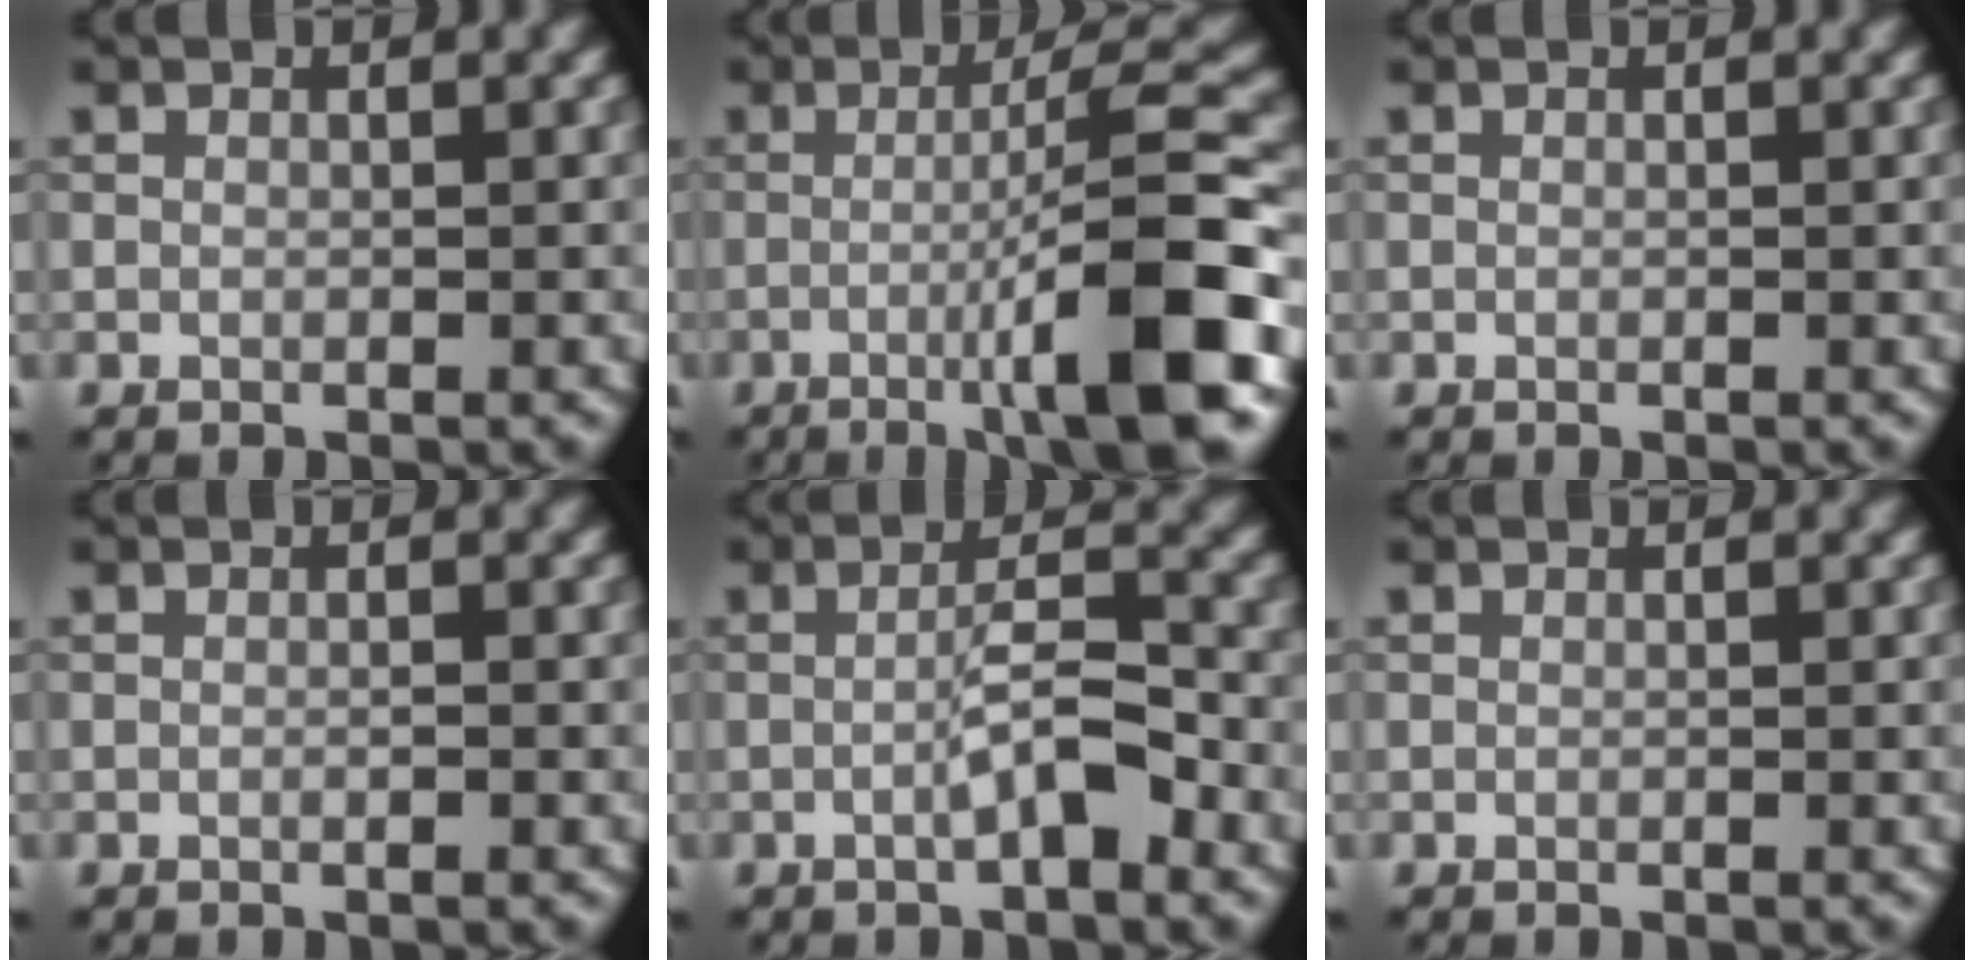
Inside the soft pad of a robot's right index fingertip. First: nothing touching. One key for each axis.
{"total": 9.8, "fx": -2.7, "fy": 1.1, "fz": 9.3, "tx": -0.126, "ty": 0.014, "tz": -0.053}
{"total": 0.0}
{"total": 0.6, "fx": -0.1, "fy": 0.1, "fz": 0.6, "tx": -0.009, "ty": -0.003, "tz": -0.004}
{"total": 3.9, "fx": -1.2, "fy": 0.7, "fz": 3.6, "tx": -0.060, "ty": 0.009, "tz": -0.025}
{"total": 0.0}